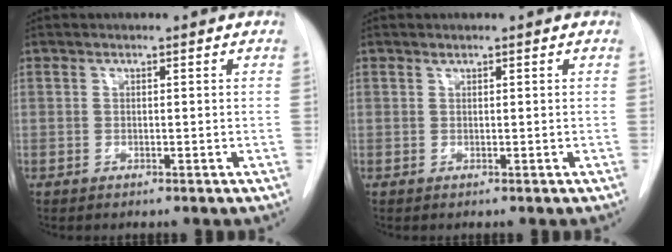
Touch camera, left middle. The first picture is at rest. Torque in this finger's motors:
{"motor_torque": [-0.12, -0.32, 0.03, 0.00]}